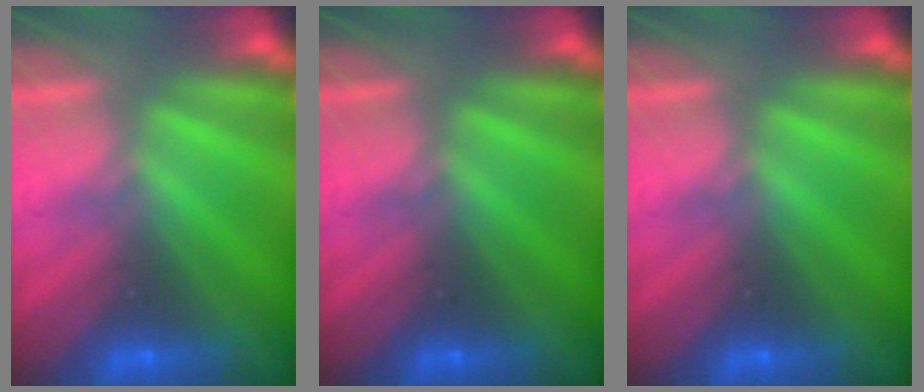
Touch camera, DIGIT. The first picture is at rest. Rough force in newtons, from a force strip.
{"total": 0.0}
{"total": 0.0}